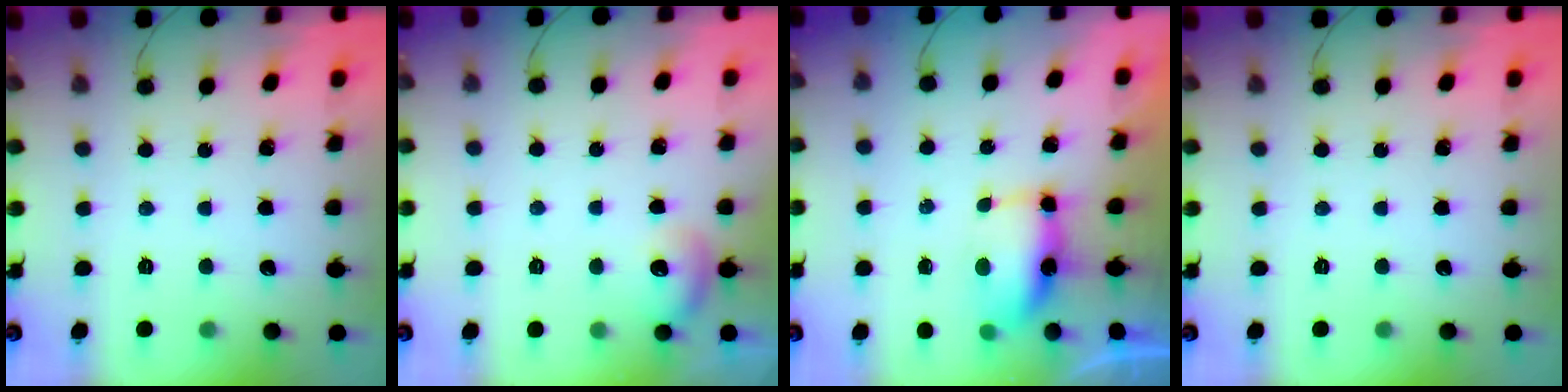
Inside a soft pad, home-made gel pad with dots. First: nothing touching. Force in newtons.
{"total": 6.9, "press": 6.7, "slide": 1.5}
{"total": 13.2, "press": 8.8, "slide": 9.9}
{"total": 0.0}